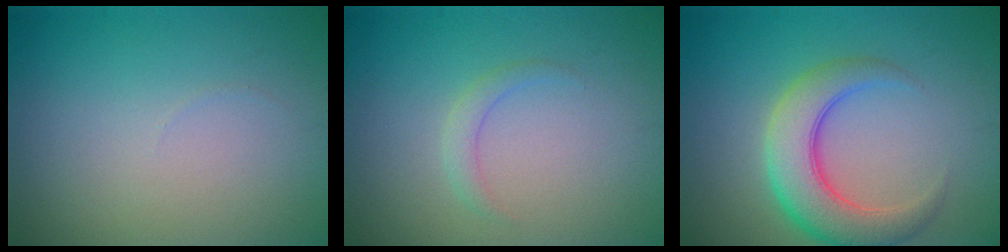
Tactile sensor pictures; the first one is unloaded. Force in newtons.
{"total": 1.2, "press": 1.2, "slide": 0.1}
{"total": 5.9, "press": 5.9, "slide": 0.3}